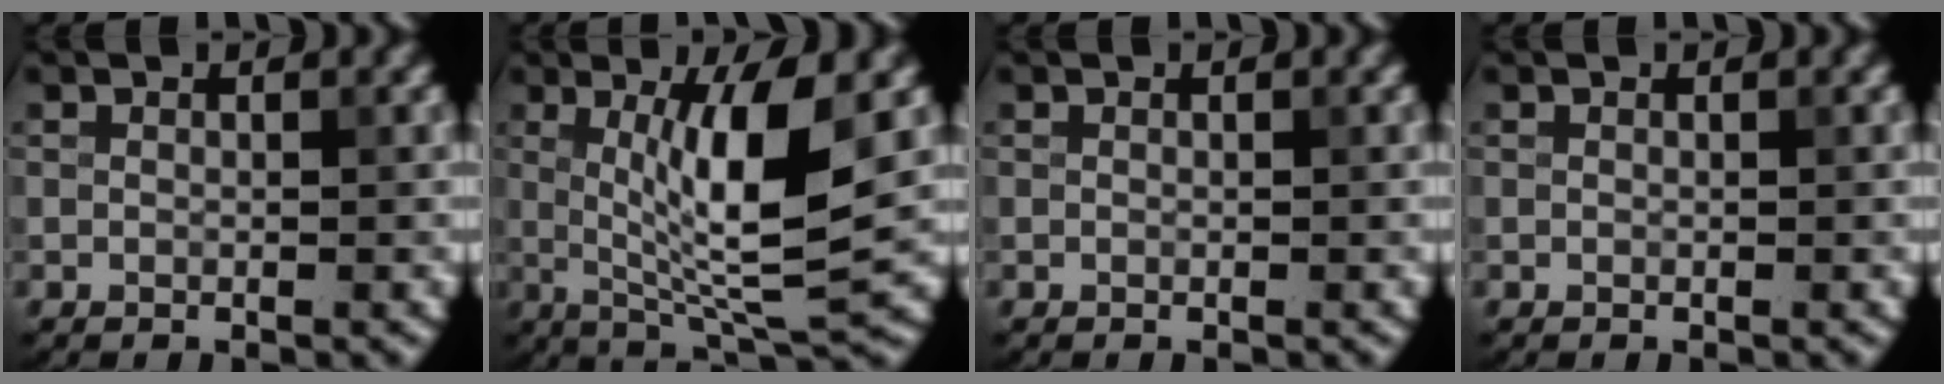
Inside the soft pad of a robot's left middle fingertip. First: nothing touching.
{"total": 8.4, "force": [1.0, 1.7, 8.2], "torque": [-0.129, -0.011, 0.024]}
{"total": 0.0}
{"total": 0.0}